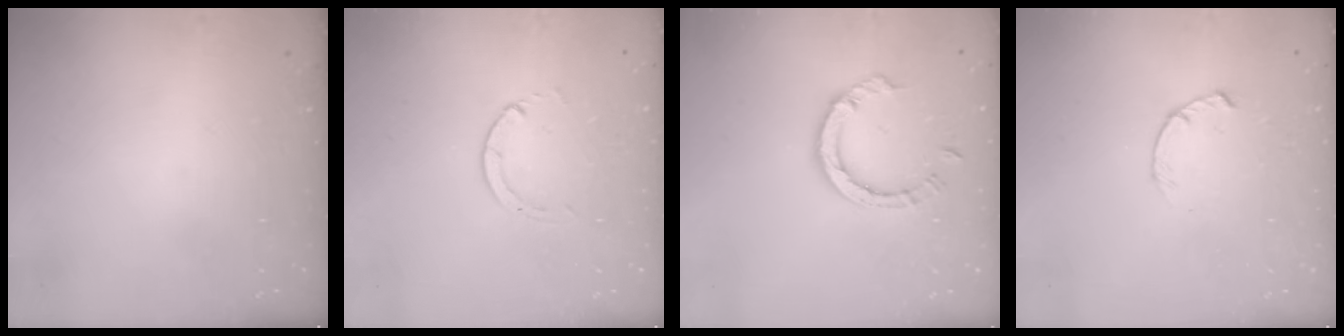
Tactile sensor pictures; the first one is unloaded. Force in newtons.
{"total": 1.3, "press": 1.3, "slide": 0.2}
{"total": 6.9, "press": 6.8, "slide": 0.8}
{"total": 1.8, "press": 1.8, "slide": 0.3}